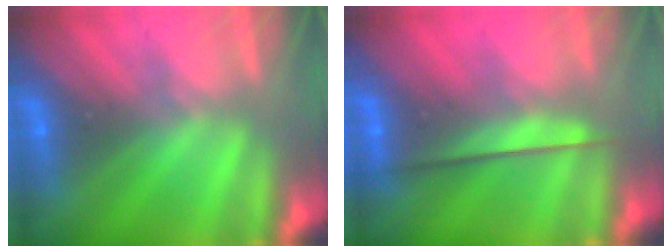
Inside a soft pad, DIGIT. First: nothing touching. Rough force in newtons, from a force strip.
{"total": 2.4}